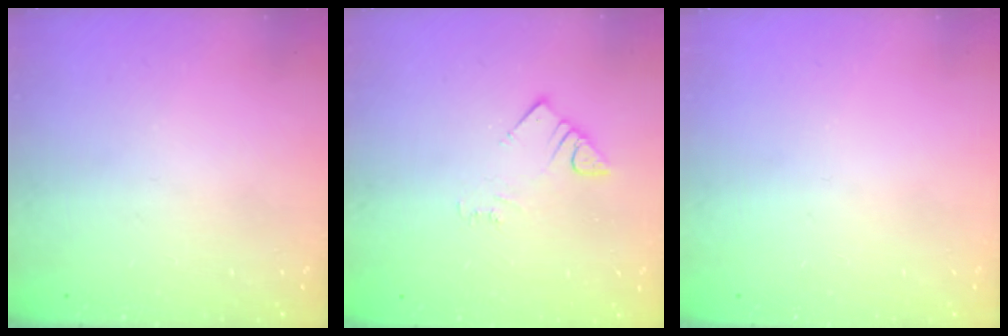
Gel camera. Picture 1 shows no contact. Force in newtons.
{"total": 2.8, "press": 2.8, "slide": 0.2}
{"total": 0.0}